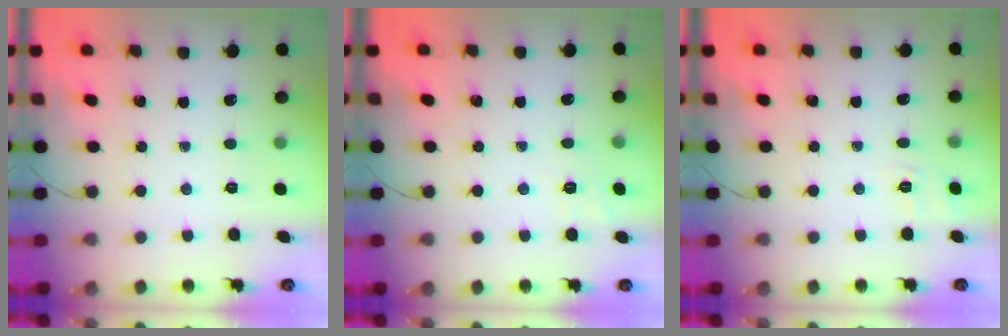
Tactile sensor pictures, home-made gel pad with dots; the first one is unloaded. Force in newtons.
{"total": 2.1, "press": 0.6, "slide": 2.0}
{"total": 2.5, "press": 1.6, "slide": 1.9}